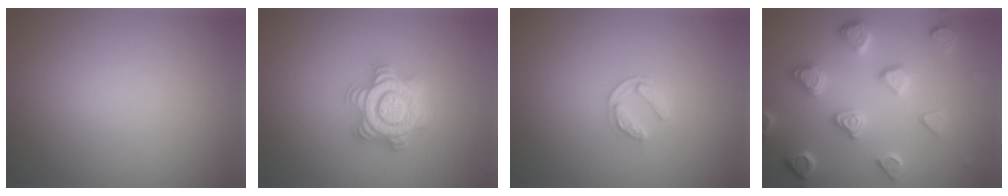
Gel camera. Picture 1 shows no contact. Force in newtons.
{"total": 4.9, "press": 4.8, "slide": 0.8}
{"total": 1.8, "press": 1.8, "slide": 0.3}
{"total": 4.6, "press": 4.1, "slide": 2.1}